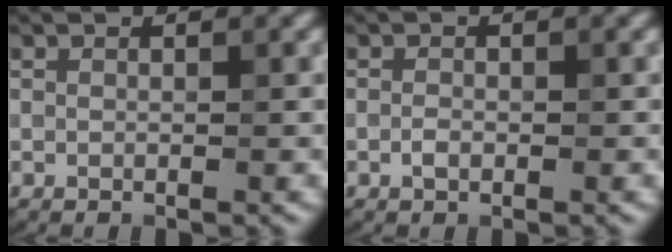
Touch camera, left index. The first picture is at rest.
{"total": 0.9, "force": [-0.3, 0.5, 0.6], "torque": [-0.013, 0.001, -0.008]}